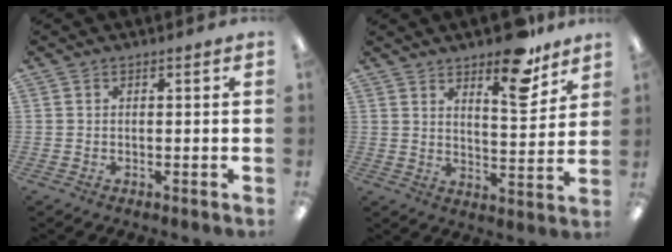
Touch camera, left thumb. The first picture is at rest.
{"total": 12.8, "force": [9.5, 4.5, 7.4], "torque": [-0.090, -0.062, 0.159]}